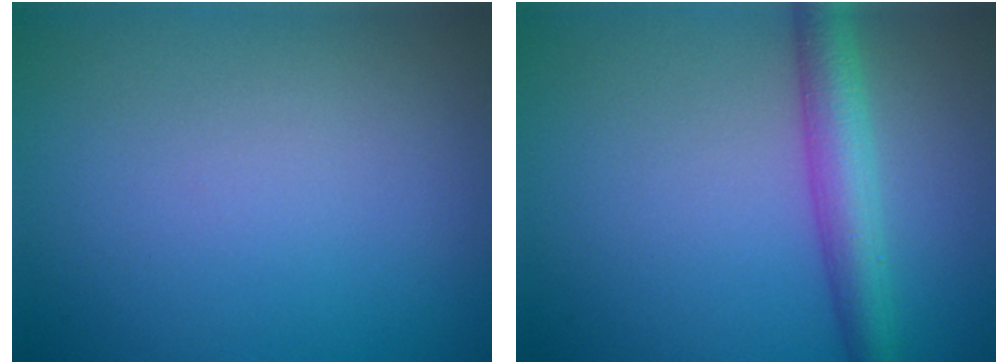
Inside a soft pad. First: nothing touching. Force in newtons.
{"total": 4.3, "press": 4.3, "slide": 0.3}